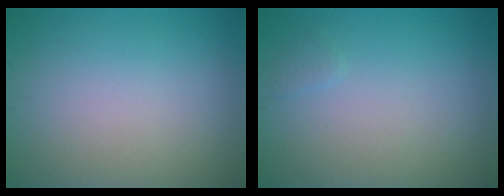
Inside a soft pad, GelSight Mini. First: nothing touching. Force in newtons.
{"total": 0.5, "press": 0.5, "slide": 0.0}